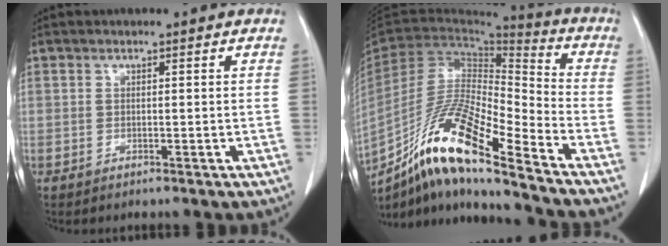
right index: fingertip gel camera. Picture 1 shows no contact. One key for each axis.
{"total": 17.3, "fx": -12.4, "fy": 1.3, "fz": 12.0, "tx": -0.224, "ty": -0.008, "tz": -0.226}